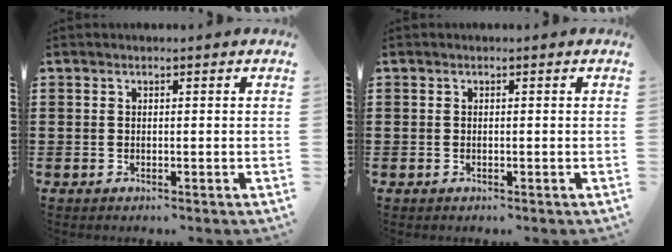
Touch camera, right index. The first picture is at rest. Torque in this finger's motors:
{"motor_torque": [0.15, 0.97, -0.01, -0.01]}